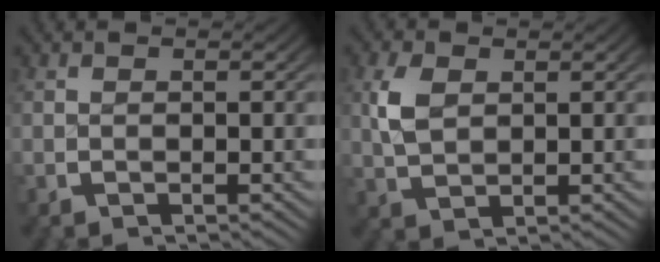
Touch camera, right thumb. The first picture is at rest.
{"total": 3.1, "force": [1.1, 2.1, 2.1], "torque": [-0.048, -0.005, 0.029]}